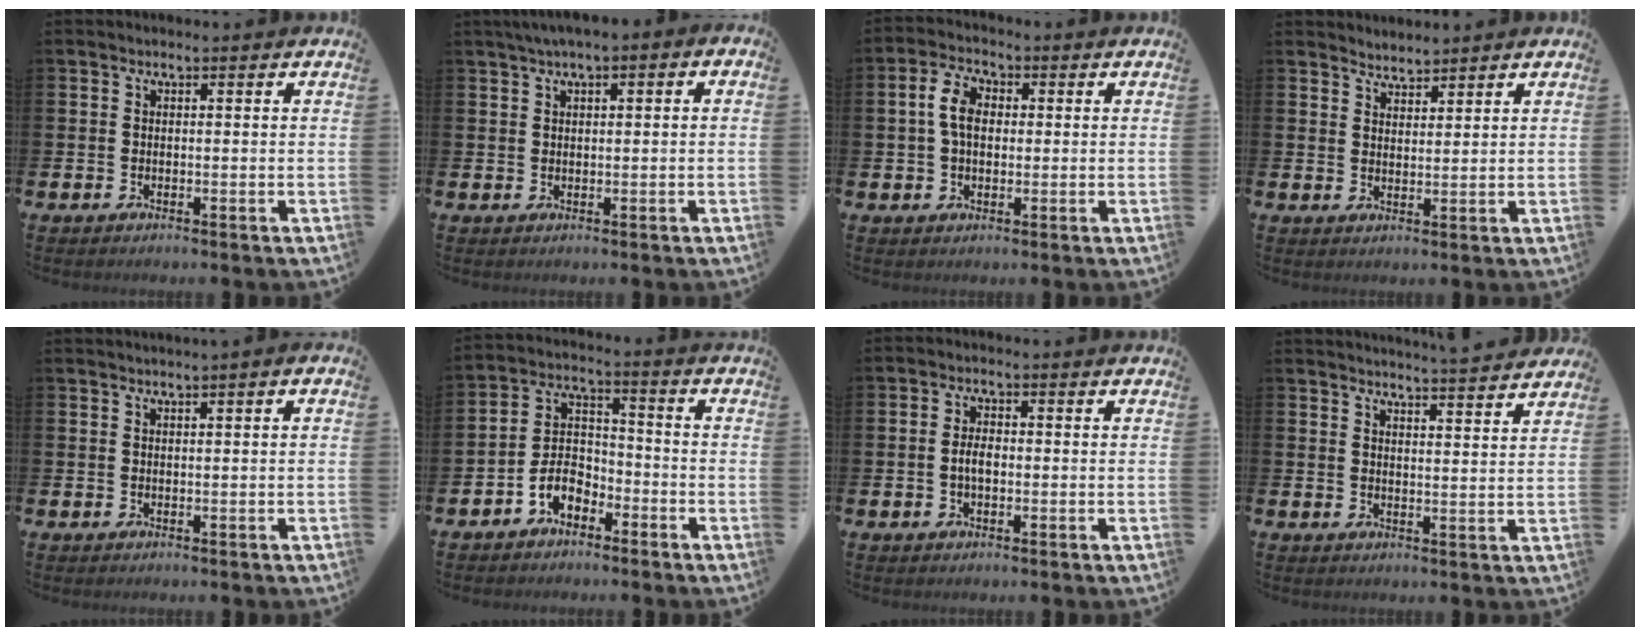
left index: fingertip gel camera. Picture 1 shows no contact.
{"total": 1.7, "force": [0.9, 0.8, 1.3], "torque": [-0.025, 0.005, 0.014]}
{"total": 5.0, "force": [0.9, 3.3, 3.6], "torque": [-0.067, 0.013, 0.010]}
{"total": 3.1, "force": [3.0, 0.5, -0.5], "torque": [0.000, -0.013, 0.056]}
{"total": 0.7, "force": [0.4, -0.3, 0.5], "torque": [-0.014, 0.001, 0.008]}
{"total": 5.2, "force": [-3.5, 3.1, 2.3], "torque": [-0.055, 0.011, -0.069]}
{"total": 2.5, "force": [-0.3, 1.3, 2.1], "torque": [-0.040, 0.005, -0.008]}
{"total": 4.1, "force": [4.0, -0.8, 0.1], "torque": [-0.004, -0.031, 0.069]}